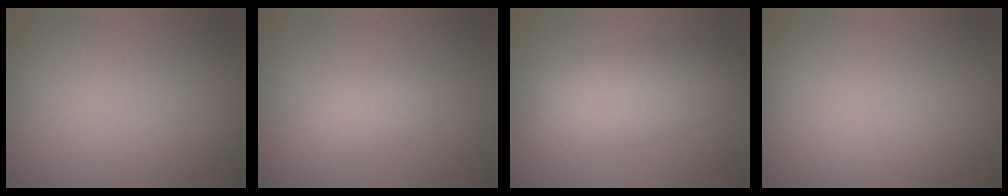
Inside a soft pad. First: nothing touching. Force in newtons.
{"total": 1.7, "press": 1.7, "slide": 0.1}
{"total": 5.6, "press": 5.6, "slide": 0.1}
{"total": 0.0}